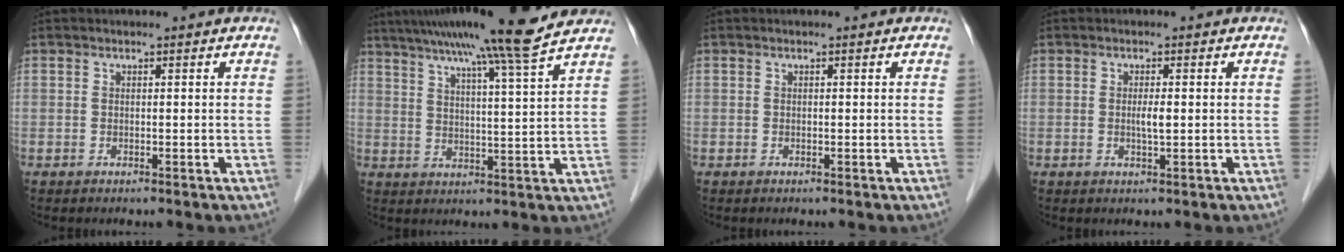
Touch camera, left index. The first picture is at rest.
{"total": 15.5, "force": [12.7, -2.0, 8.6], "torque": [-0.143, 0.002, 0.175]}
{"total": 0.0}
{"total": 1.7, "force": [0.0, 0.2, 1.7], "torque": [-0.034, 0.000, 0.001]}